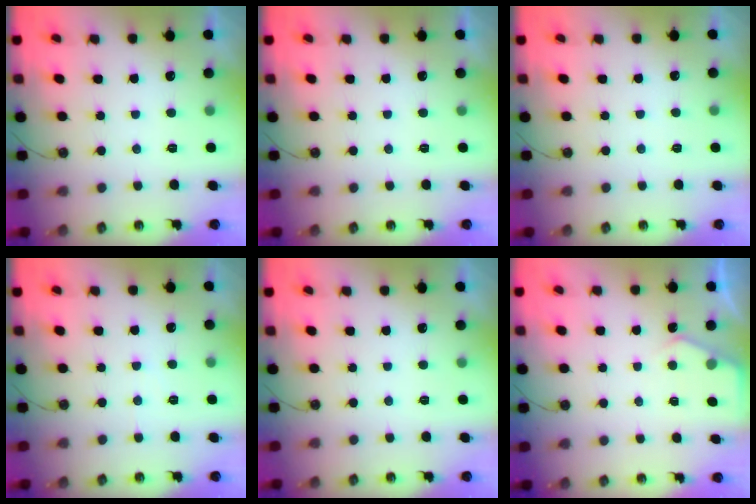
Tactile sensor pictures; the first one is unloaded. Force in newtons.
{"total": 0.0}
{"total": 2.0, "press": 1.9, "slide": 0.5}
{"total": 3.9, "press": 3.9, "slide": 0.6}
{"total": 0.0}
{"total": 3.9, "press": 3.9, "slide": 0.5}